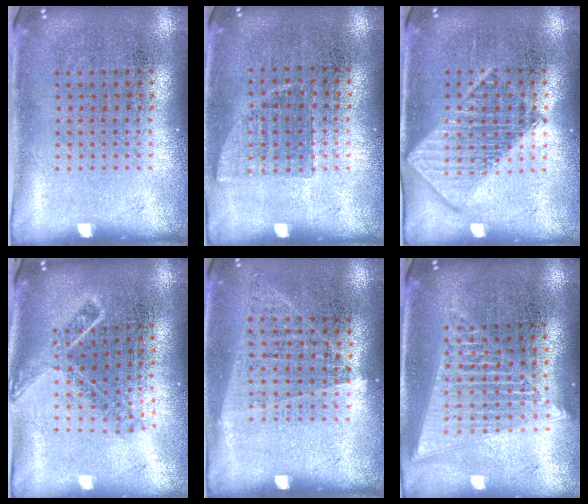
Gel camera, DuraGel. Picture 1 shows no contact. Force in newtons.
{"total": 0.8, "press": 0.7, "slide": 0.3}
{"total": 1.6, "press": 1.6, "slide": 0.2}
{"total": 1.8, "press": 1.3, "slide": 1.3}
{"total": 1.0, "press": 0.9, "slide": 0.4}
{"total": 1.9, "press": 1.7, "slide": 1.0}